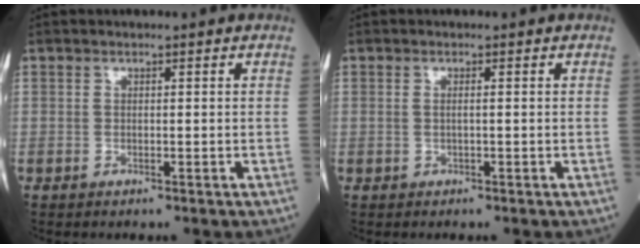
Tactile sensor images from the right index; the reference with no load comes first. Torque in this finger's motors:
{"motor_torque": [0.01, -0.02, -0.06, 0.00]}